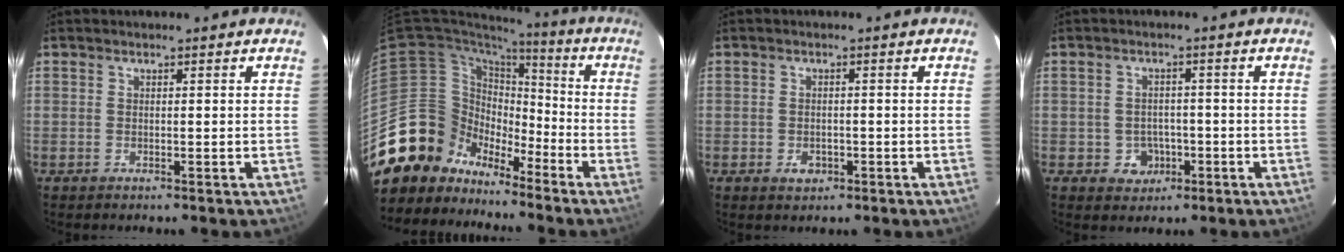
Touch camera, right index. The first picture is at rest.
{"total": 13.9, "force": [-10.8, 8.7, 0.6], "torque": [-0.037, 0.044, -0.198]}
{"total": 2.5, "force": [-1.0, 1.9, 1.2], "torque": [-0.022, 0.002, -0.010]}
{"total": 4.3, "force": [-1.4, 3.9, 1.0], "torque": [-0.029, 0.013, -0.005]}